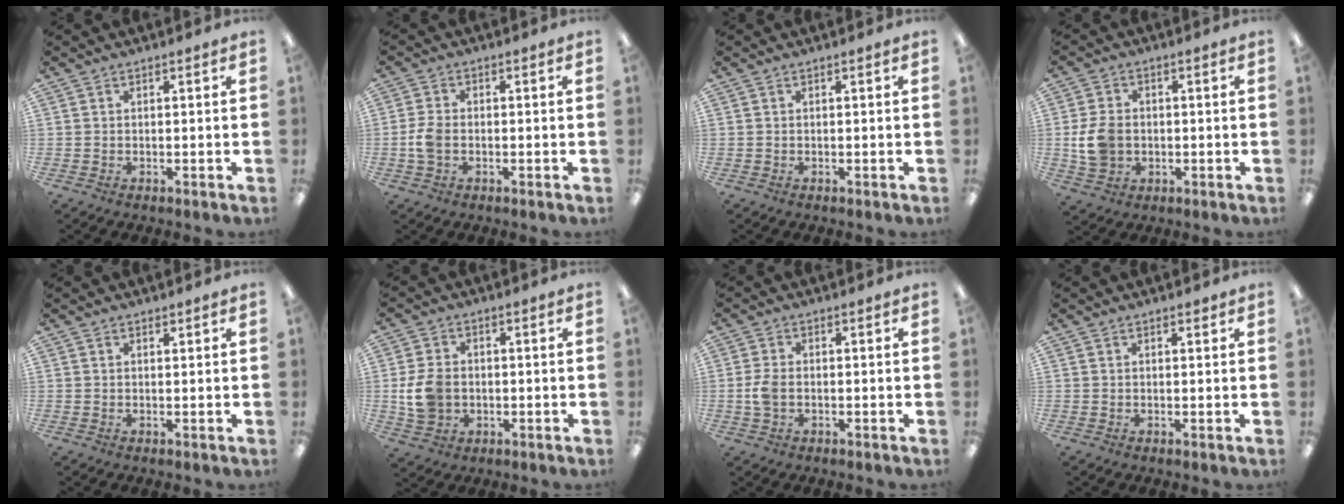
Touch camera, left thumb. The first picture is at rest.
{"total": 4.8, "force": [-0.9, 3.1, 3.5], "torque": [-0.080, 0.001, -0.018]}
{"total": 0.0}
{"total": 8.3, "force": [-0.6, 6.5, 5.0], "torque": [-0.110, 0.009, -0.009]}
{"total": 0.7, "force": [0.6, 0.3, 0.1], "torque": [0.005, -0.003, 0.011]}
{"total": 8.7, "force": [-0.7, 6.9, 5.2], "torque": [-0.112, 0.012, -0.010]}
{"total": 4.3, "force": [-0.5, 2.7, 3.3], "torque": [-0.079, 0.000, -0.013]}
{"total": 0.8, "force": [0.7, 0.3, 0.3], "torque": [0.001, -0.003, 0.011]}